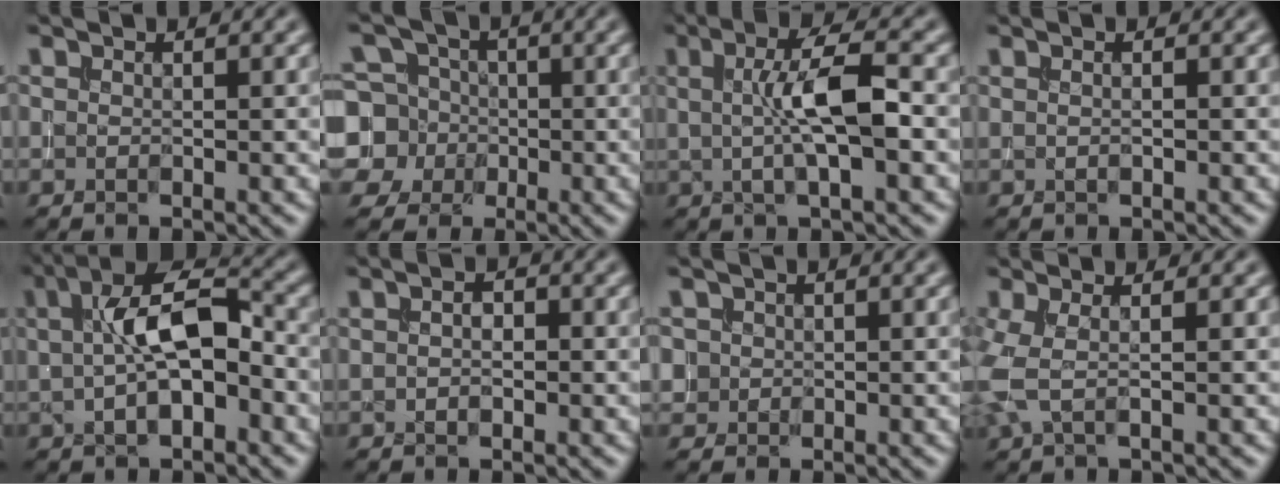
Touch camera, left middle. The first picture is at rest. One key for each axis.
{"total": 7.6, "fx": -0.8, "fy": 7.4, "fz": 1.9, "tx": -0.045, "ty": 0.021, "tz": -0.052}
{"total": 5.6, "fx": 0.4, "fy": 1.3, "fz": 5.4, "tx": -0.095, "ty": 0.009, "tz": 0.005}
{"total": 0.8, "fx": 0.2, "fy": 0.3, "fz": 0.7, "tx": -0.001, "ty": -0.005, "tz": -0.002}
{"total": 7.9, "fx": 0.8, "fy": 3.5, "fz": 7.0, "tx": -0.114, "ty": 0.017, "tz": 0.002}
{"total": 1.4, "fx": 0.4, "fy": 0.8, "fz": 1.1, "tx": -0.012, "ty": 0.004, "tz": -0.004}
{"total": 1.1, "fx": 0.1, "fy": 1.0, "fz": -0.3, "tx": 0.016, "ty": -0.001, "tz": 0.002}
{"total": 2.2, "fx": 0.1, "fy": 0.7, "fz": 2.1, "tx": -0.056, "ty": 0.003, "tz": -0.005}